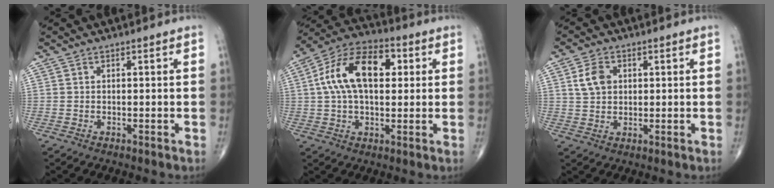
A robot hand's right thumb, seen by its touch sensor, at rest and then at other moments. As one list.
[{"total": 15.7, "force": [3.0, 8.9, 12.6], "torque": [-0.220, 0.029, 0.045]}, {"total": 5.1, "force": [1.4, 3.7, 3.1], "torque": [-0.048, -0.003, 0.025]}]